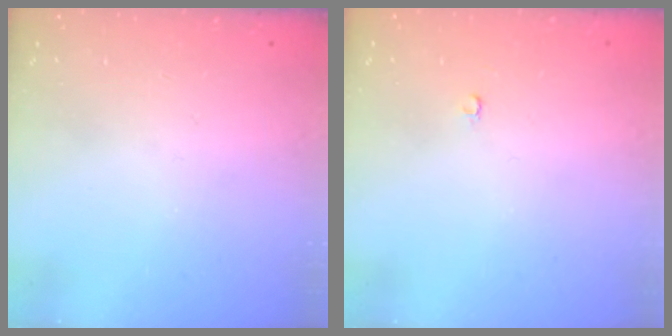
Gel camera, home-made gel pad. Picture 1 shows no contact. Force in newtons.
{"total": 2.1, "press": 2.1, "slide": 0.2}